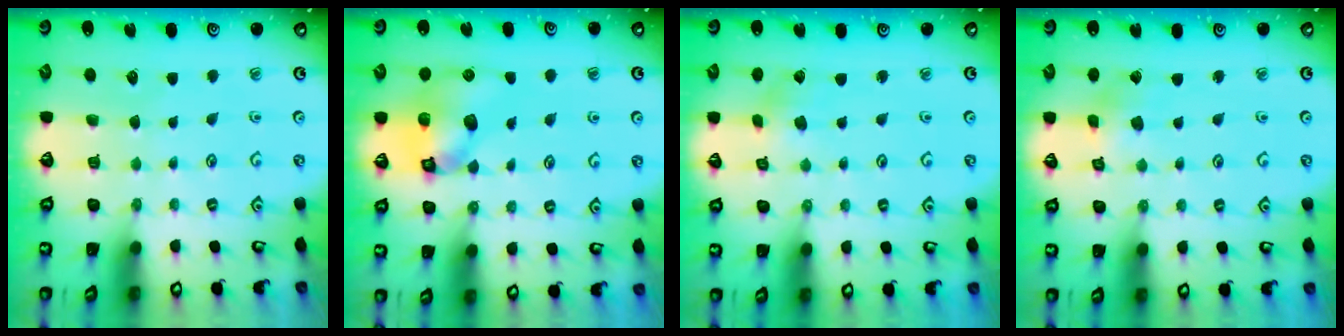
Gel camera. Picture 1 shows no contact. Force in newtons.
{"total": 11.1, "press": 11.0, "slide": 1.8}
{"total": 1.3, "press": 1.3, "slide": 0.1}
{"total": 2.6, "press": 2.5, "slide": 0.3}